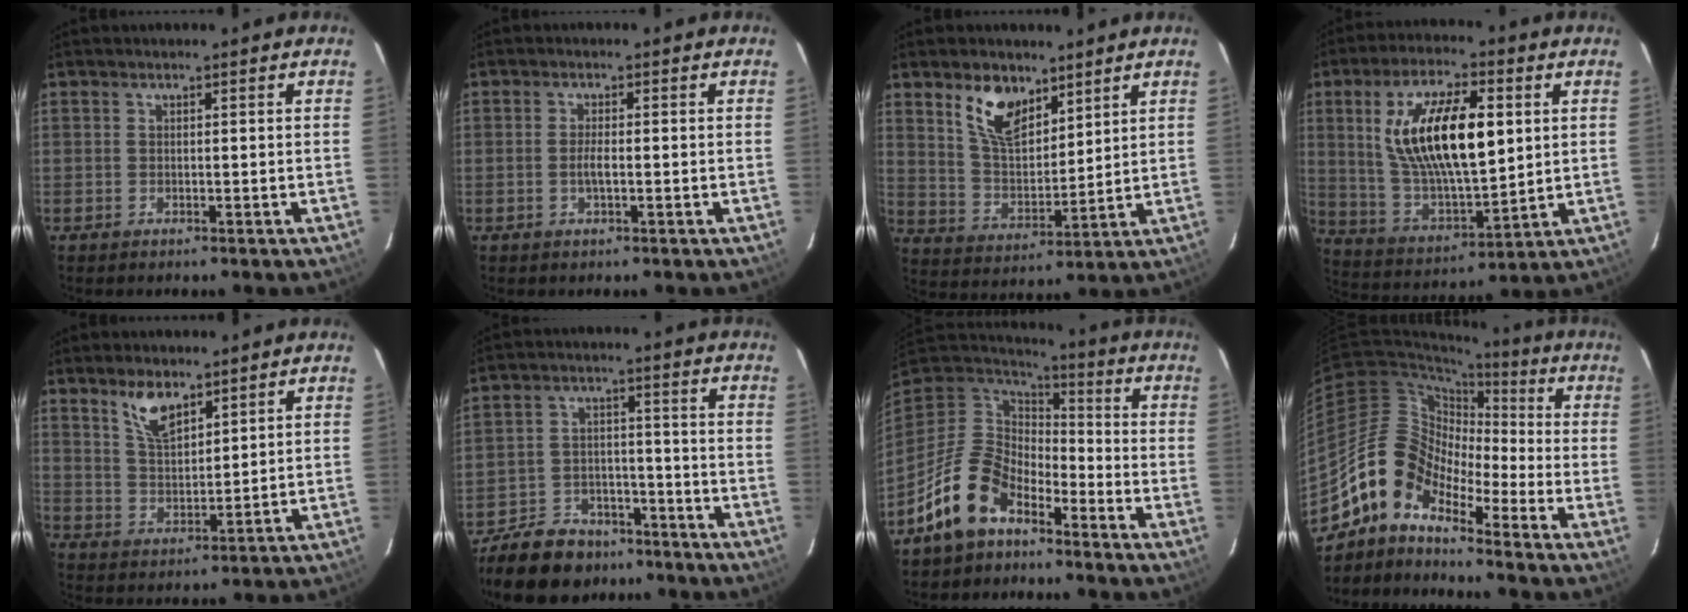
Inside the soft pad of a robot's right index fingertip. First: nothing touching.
{"total": 2.1, "force": [-0.6, 0.4, 2.0], "torque": [-0.039, -0.002, -0.010]}
{"total": 10.6, "force": [6.6, 5.4, 6.2], "torque": [-0.111, 0.008, 0.132]}
{"total": 19.7, "force": [4.6, 7.9, 17.5], "torque": [-0.328, 0.006, 0.097]}
{"total": 7.0, "force": [4.7, 2.9, 4.2], "torque": [-0.074, 0.003, 0.096]}
{"total": 16.0, "force": [-12.7, 8.4, 5.0], "torque": [-0.138, 0.026, -0.185]}
{"total": 13.8, "force": [-8.7, 7.9, 7.3], "torque": [-0.168, 0.012, -0.159]}
{"total": 11.0, "force": [-8.4, 5.0, 5.0], "torque": [-0.083, 0.024, -0.182]}